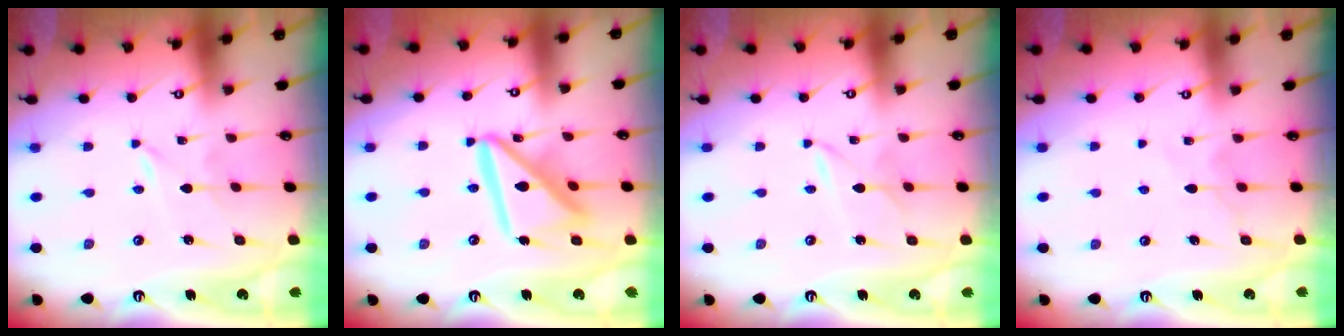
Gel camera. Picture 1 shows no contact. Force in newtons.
{"total": 15.3, "press": 15.2, "slide": 1.7}
{"total": 2.8, "press": 2.8, "slide": 0.4}
{"total": 7.0, "press": 7.0, "slide": 0.5}